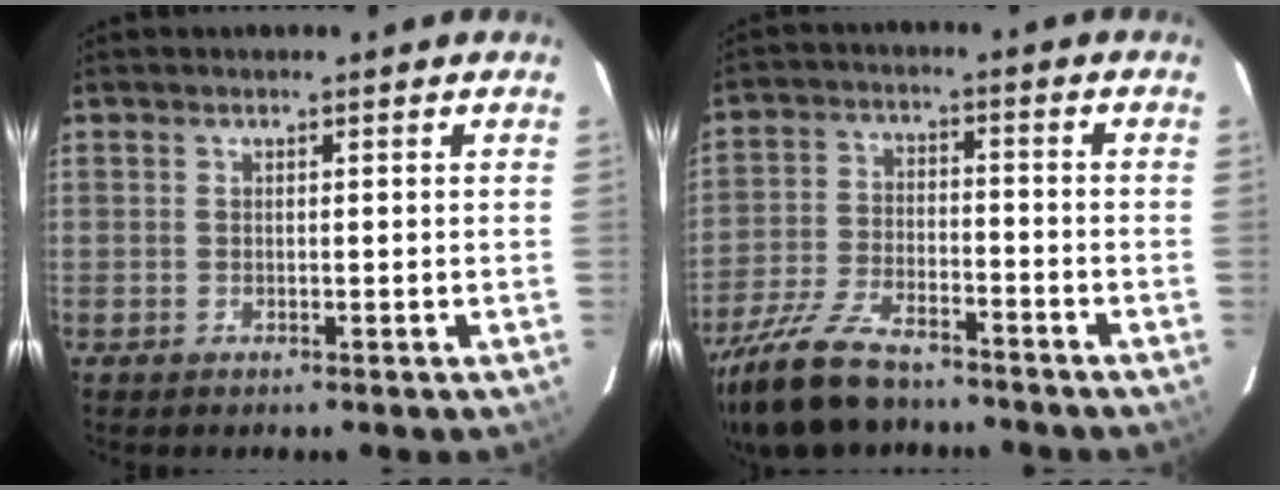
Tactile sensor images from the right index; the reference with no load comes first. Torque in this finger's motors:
{"motor_torque": [1.10, -1.04, 0.48, 0.13]}